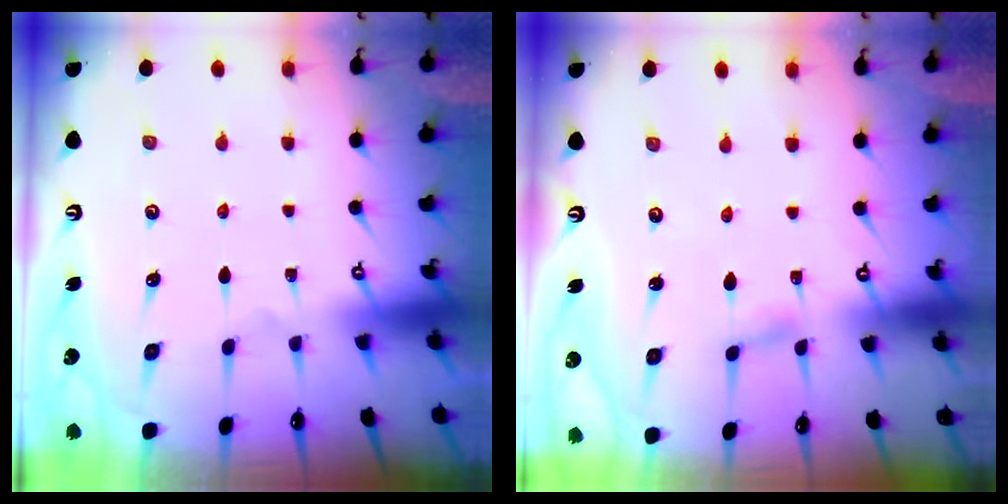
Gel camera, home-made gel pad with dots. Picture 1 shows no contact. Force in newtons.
{"total": 1.1, "press": 1.1, "slide": 0.1}